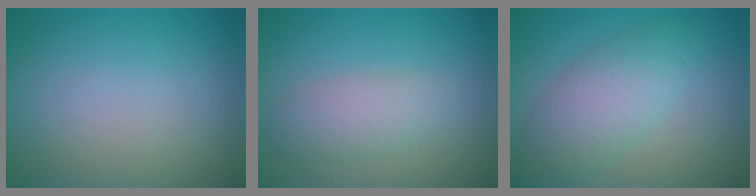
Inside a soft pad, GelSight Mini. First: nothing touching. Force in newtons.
{"total": 3.0, "press": 3.0, "slide": 0.1}
{"total": 5.0, "press": 5.0, "slide": 0.1}